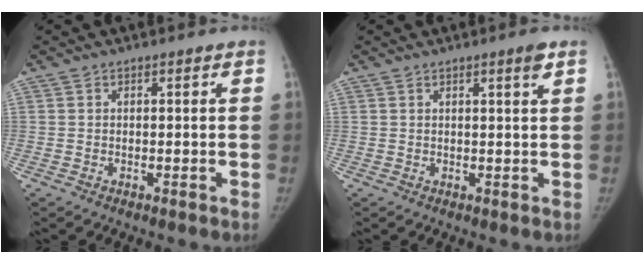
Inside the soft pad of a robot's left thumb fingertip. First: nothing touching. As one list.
[{"total": 1.9, "force": [1.1, -0.1, 1.5], "torque": [-0.022, -0.007, 0.016]}]